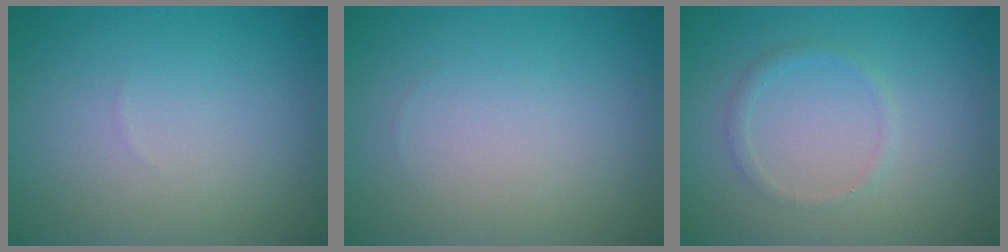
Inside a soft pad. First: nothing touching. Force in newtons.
{"total": 0.0}
{"total": 1.1, "press": 1.1, "slide": 0.0}